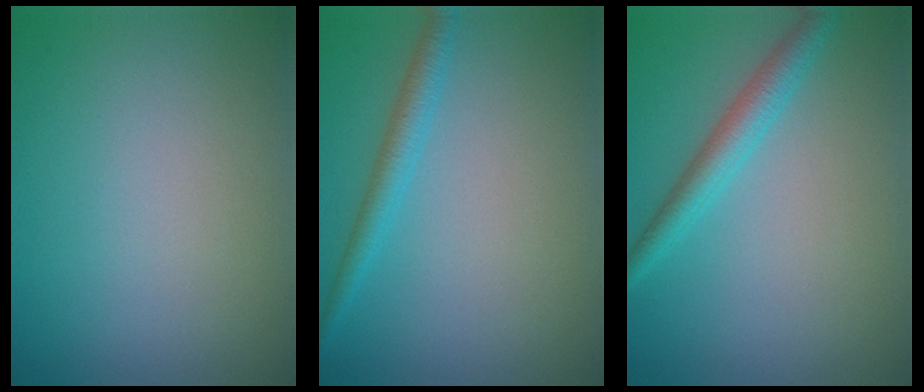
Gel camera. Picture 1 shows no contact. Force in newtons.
{"total": 2.2, "press": 2.2, "slide": 0.1}
{"total": 2.9, "press": 2.9, "slide": 0.1}